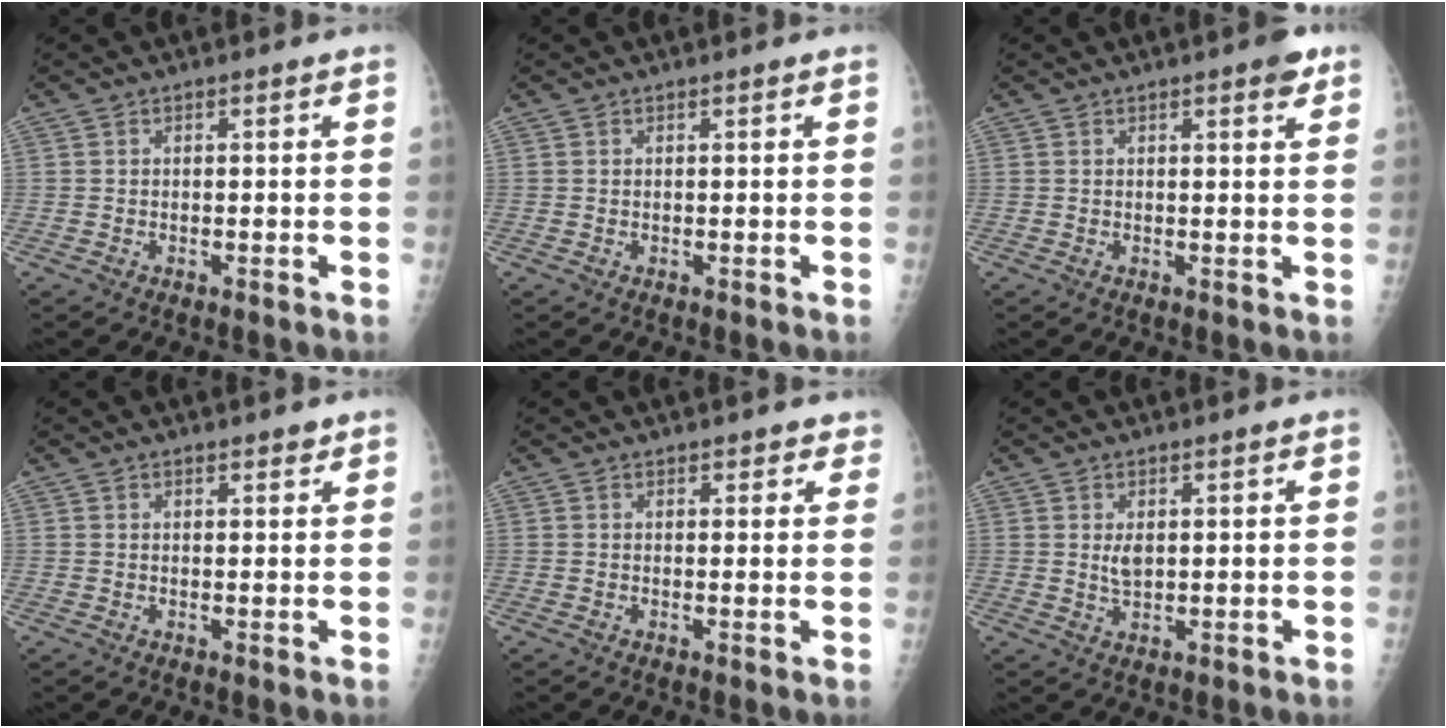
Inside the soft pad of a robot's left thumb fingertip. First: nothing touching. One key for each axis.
{"total": 0.0}
{"total": 3.3, "fx": 2.0, "fy": 0.9, "fz": 2.5, "tx": -0.024, "ty": -0.006, "tz": 0.021}
{"total": 1.8, "fx": 1.5, "fy": 0.7, "fz": 0.7, "tx": -0.001, "ty": -0.008, "tz": 0.020}
{"total": 3.0, "fx": 2.5, "fy": 1.5, "fz": 0.9, "tx": 0.025, "ty": -0.007, "tz": 0.023}
{"total": 2.7, "fx": 1.0, "fy": 1.4, "fz": 2.1, "tx": -0.034, "ty": -0.011, "tz": 0.023}